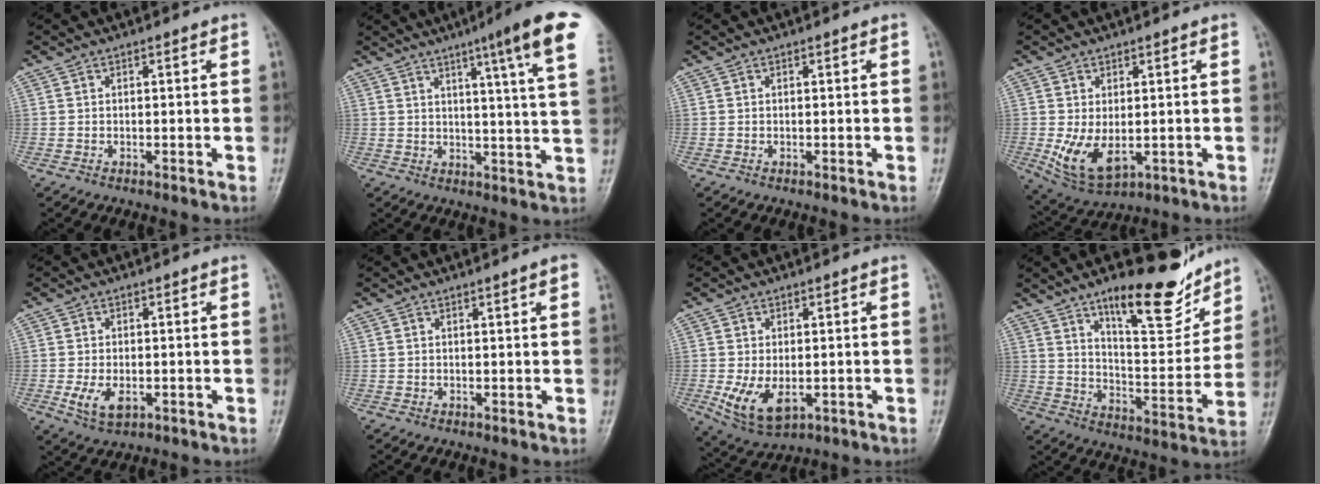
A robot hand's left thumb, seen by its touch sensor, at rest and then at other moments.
{"total": 14.6, "force": [7.8, 0.5, 12.4], "torque": [-0.164, -0.030, 0.089]}
{"total": 0.0}
{"total": 8.3, "force": [-0.9, 4.8, 6.7], "torque": [-0.123, -0.013, 0.003]}
{"total": 5.1, "force": [-1.4, 2.9, 3.9], "torque": [-0.076, -0.006, -0.019]}
{"total": 1.8, "force": [0.9, 0.1, 1.6], "torque": [-0.025, -0.001, 0.012]}
{"total": 8.0, "force": [-1.5, 4.7, 6.3], "torque": [-0.118, -0.014, -0.012]}
{"total": 18.0, "force": [12.5, 5.8, 11.6], "torque": [-0.125, -0.084, 0.201]}